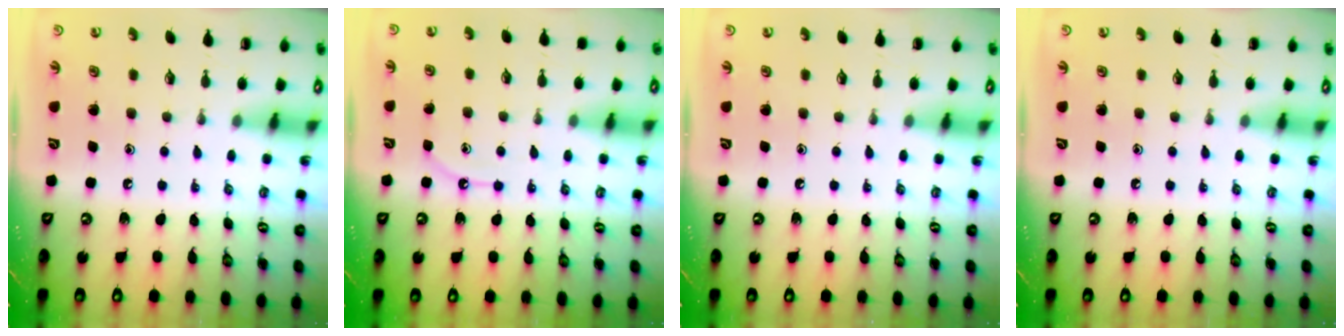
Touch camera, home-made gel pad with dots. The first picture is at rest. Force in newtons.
{"total": 6.1, "press": 6.1, "slide": 0.6}
{"total": 0.0}
{"total": 0.0}